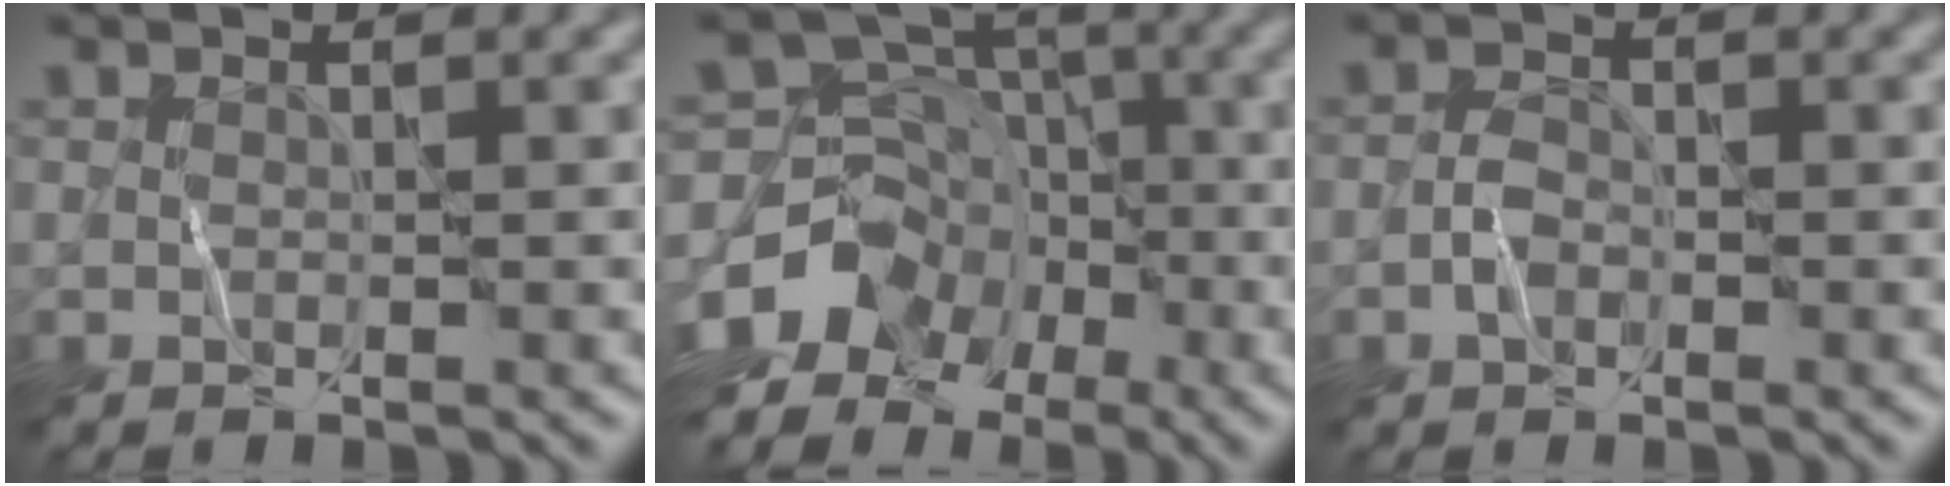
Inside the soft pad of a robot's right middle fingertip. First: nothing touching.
{"total": 10.0, "force": [-5.5, 7.6, 3.4], "torque": [-0.064, 0.000, -0.100]}
{"total": 1.4, "force": [-0.7, 0.9, 0.8], "torque": [-0.012, 0.006, -0.017]}